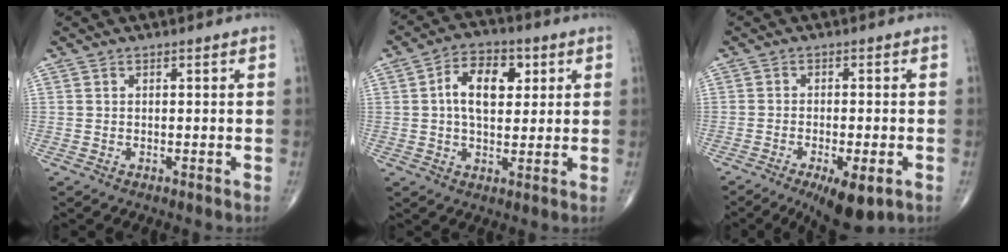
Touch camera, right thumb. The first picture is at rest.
{"total": 9.8, "force": [2.3, 5.9, 7.5], "torque": [-0.107, 0.006, 0.034]}
{"total": 9.1, "force": [-4.6, 2.9, 7.3], "torque": [-0.108, -0.007, -0.069]}